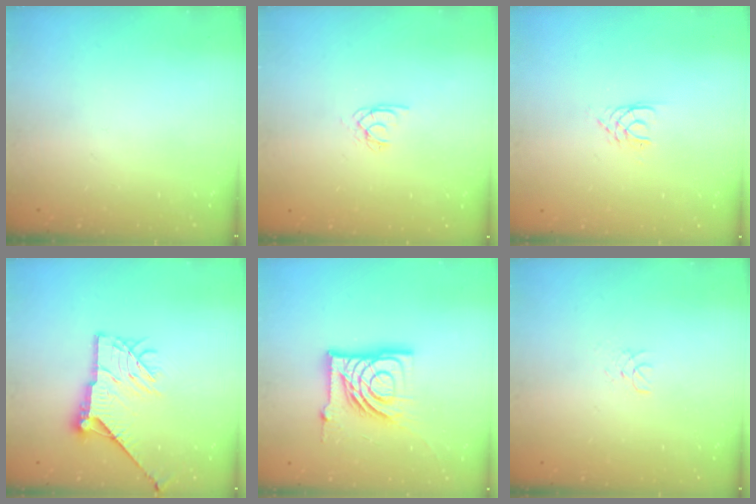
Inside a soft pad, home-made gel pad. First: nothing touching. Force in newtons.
{"total": 2.0, "press": 2.0, "slide": 0.4}
{"total": 3.2, "press": 3.2, "slide": 0.4}
{"total": 16.6, "press": 16.6, "slide": 0.7}
{"total": 16.2, "press": 16.2, "slide": 1.7}
{"total": 1.3, "press": 1.3, "slide": 0.1}